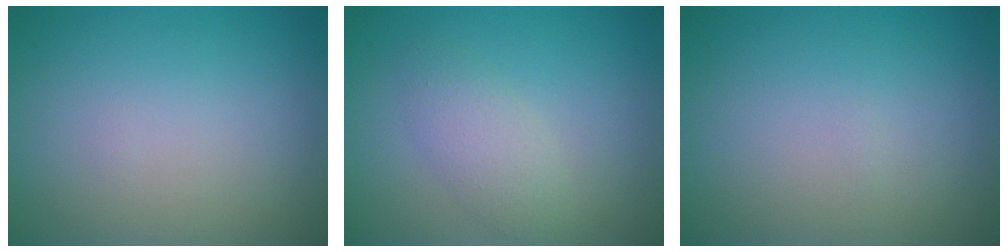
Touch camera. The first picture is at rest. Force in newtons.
{"total": 2.7, "press": 2.6, "slide": 0.1}
{"total": 0.0}